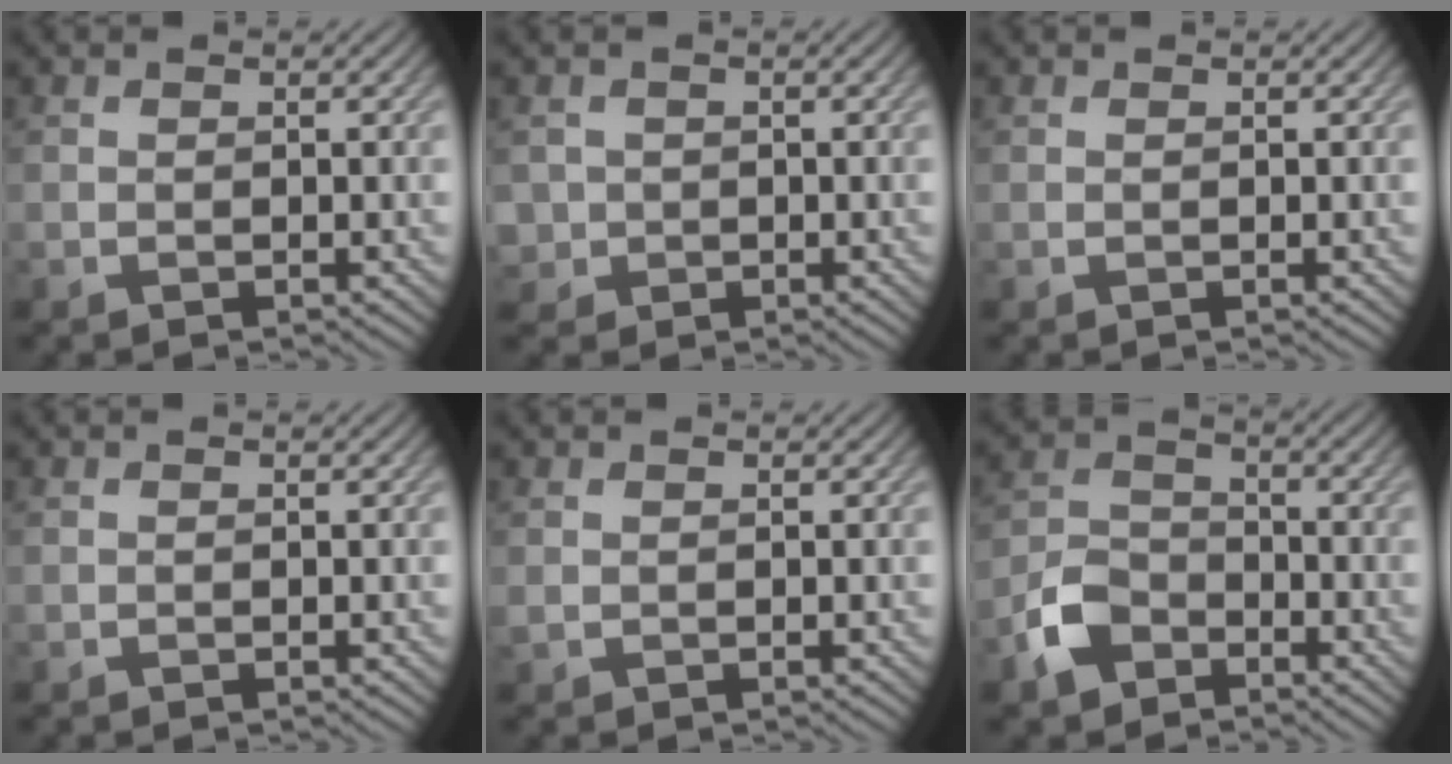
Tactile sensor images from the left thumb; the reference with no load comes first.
{"total": 2.0, "force": [-0.1, 2.0, 0.2], "torque": [-0.005, -0.005, -0.003]}
{"total": 0.0}
{"total": 0.0}
{"total": 0.6, "force": [0.1, 0.6, 0.3], "torque": [-0.010, -0.004, 0.001]}
{"total": 6.3, "force": [-3.7, 4.1, 3.0], "torque": [-0.075, 0.003, -0.089]}